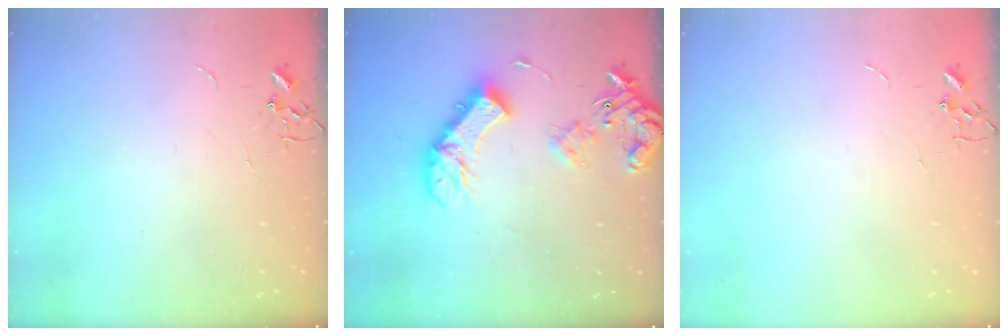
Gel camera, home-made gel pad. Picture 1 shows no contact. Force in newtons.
{"total": 15.8, "press": 15.7, "slide": 1.8}
{"total": 0.0}